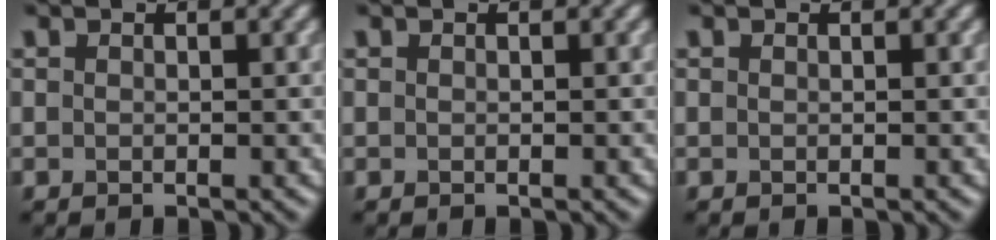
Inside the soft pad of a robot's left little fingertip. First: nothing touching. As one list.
[{"total": 0.0}, {"total": 0.0}]